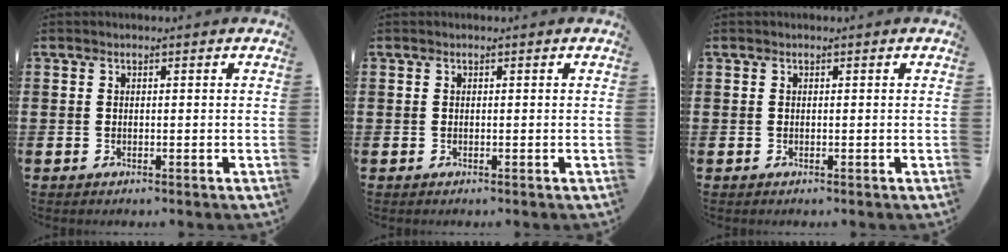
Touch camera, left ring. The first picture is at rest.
{"total": 0.0}
{"total": 0.0}